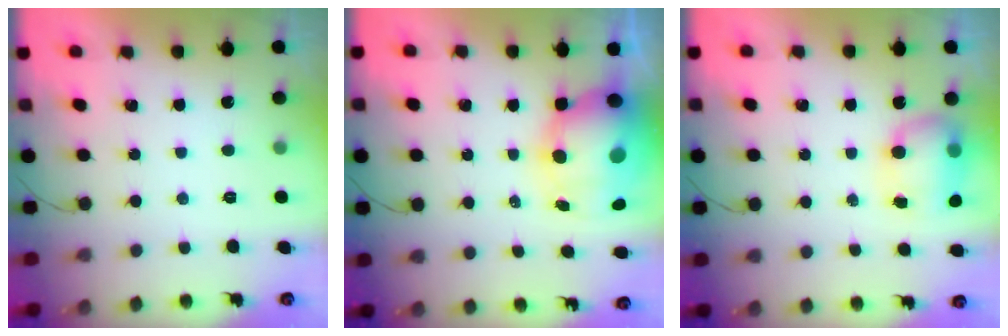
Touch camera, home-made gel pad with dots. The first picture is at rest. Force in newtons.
{"total": 14.2, "press": 13.9, "slide": 3.2}
{"total": 8.1, "press": 8.0, "slide": 1.0}